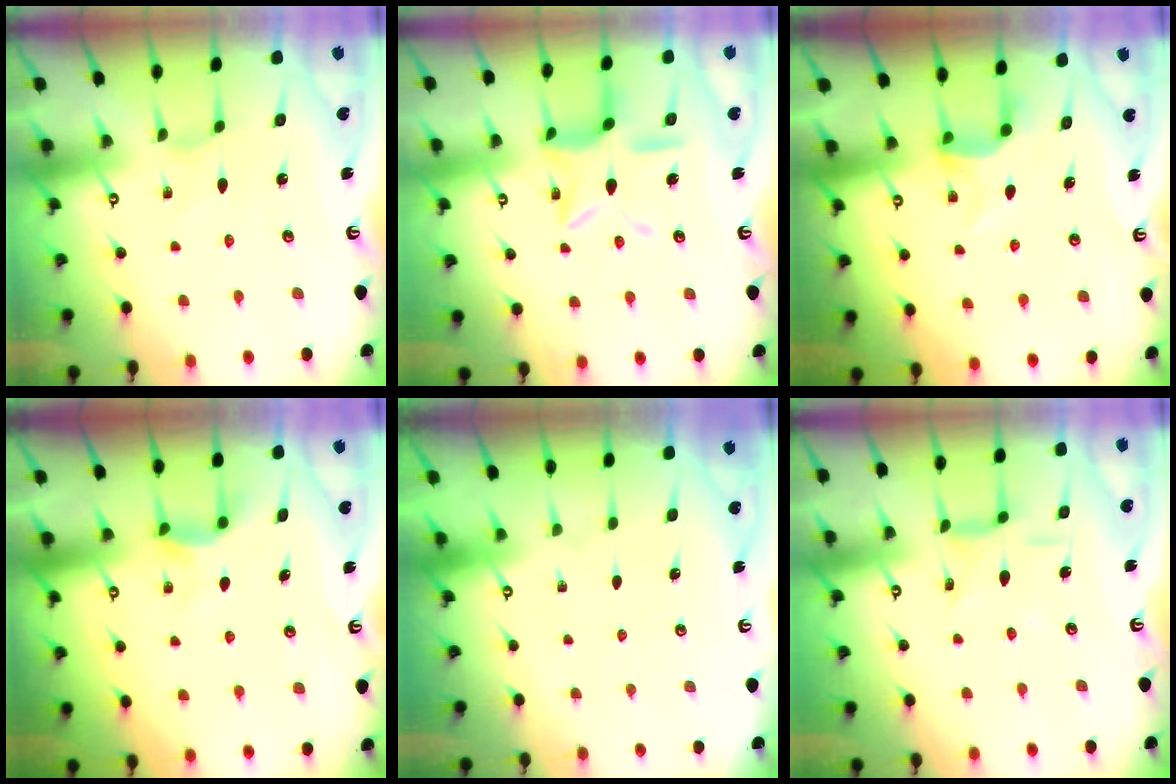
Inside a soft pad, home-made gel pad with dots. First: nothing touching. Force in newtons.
{"total": 12.2, "press": 12.2, "slide": 0.9}
{"total": 5.0, "press": 4.9, "slide": 1.1}
{"total": 4.8, "press": 4.8, "slide": 0.5}
{"total": 0.0}
{"total": 8.9, "press": 8.9, "slide": 0.6}